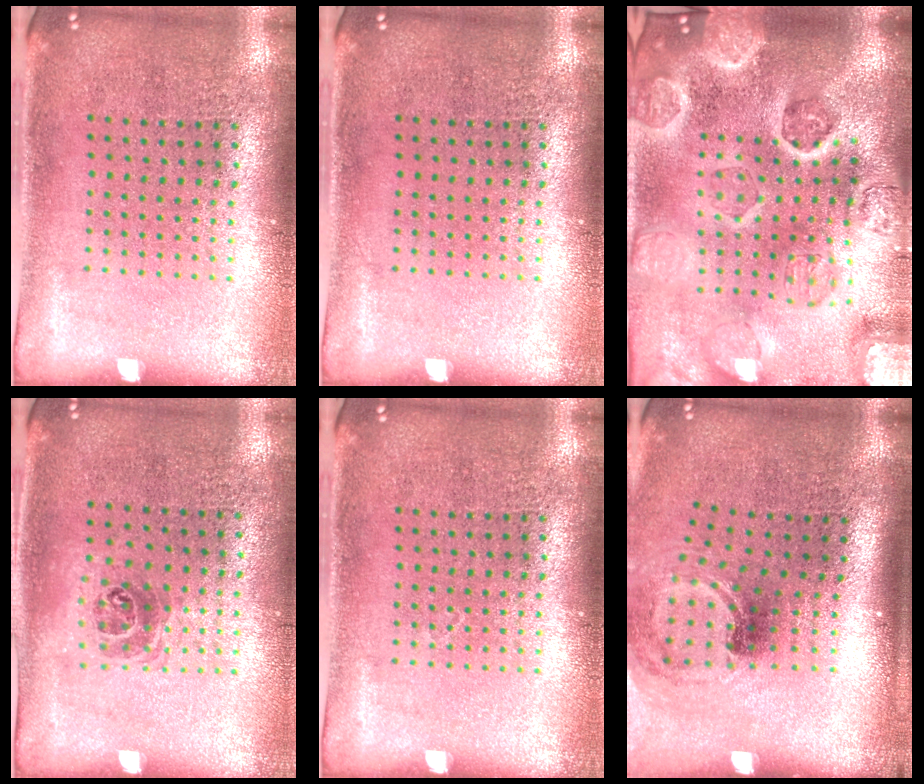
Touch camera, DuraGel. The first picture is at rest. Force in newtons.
{"total": 0.0}
{"total": 5.2, "press": 4.5, "slide": 2.7}
{"total": 1.0, "press": 0.8, "slide": 0.5}
{"total": 0.0}
{"total": 1.5, "press": 1.2, "slide": 1.0}